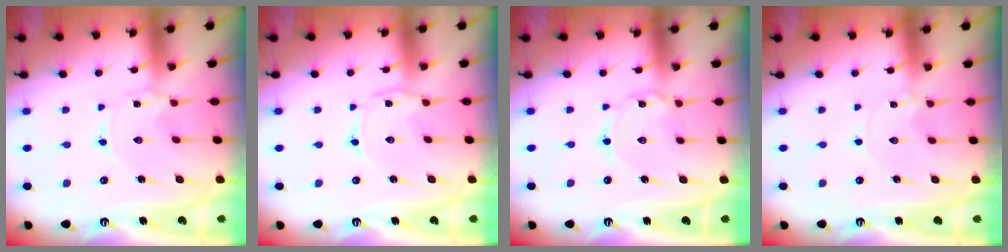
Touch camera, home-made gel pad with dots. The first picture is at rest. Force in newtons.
{"total": 1.3, "press": 1.3, "slide": 0.2}
{"total": 1.7, "press": 1.7, "slide": 0.1}
{"total": 0.6, "press": 0.5, "slide": 0.2}